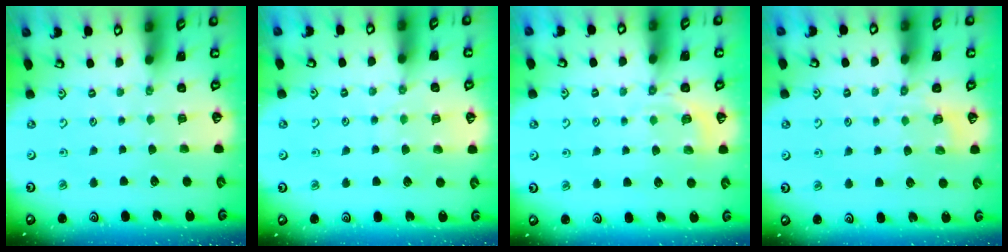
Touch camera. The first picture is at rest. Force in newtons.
{"total": 4.8, "press": 4.7, "slide": 0.7}
{"total": 4.8, "press": 4.5, "slide": 1.7}
{"total": 2.3, "press": 1.7, "slide": 1.6}